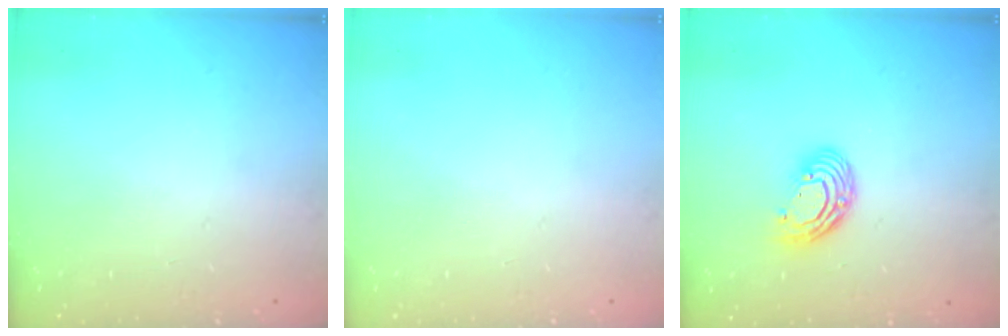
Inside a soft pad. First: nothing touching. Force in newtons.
{"total": 0.0}
{"total": 9.5, "press": 9.5, "slide": 0.6}